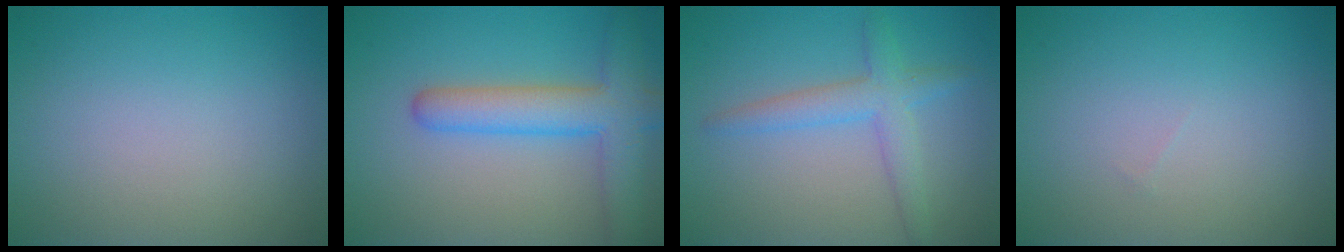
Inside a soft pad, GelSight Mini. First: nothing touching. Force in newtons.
{"total": 5.8, "press": 5.8, "slide": 0.3}
{"total": 2.6, "press": 2.6, "slide": 0.2}
{"total": 0.0}